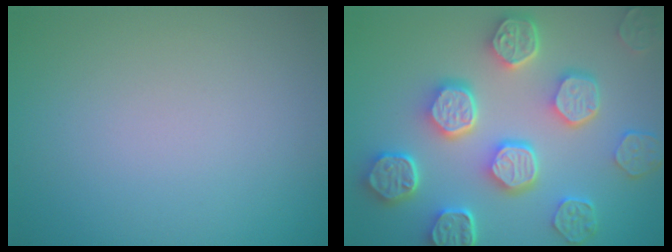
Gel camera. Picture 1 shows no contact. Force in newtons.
{"total": 8.3, "press": 6.4, "slide": 5.3}